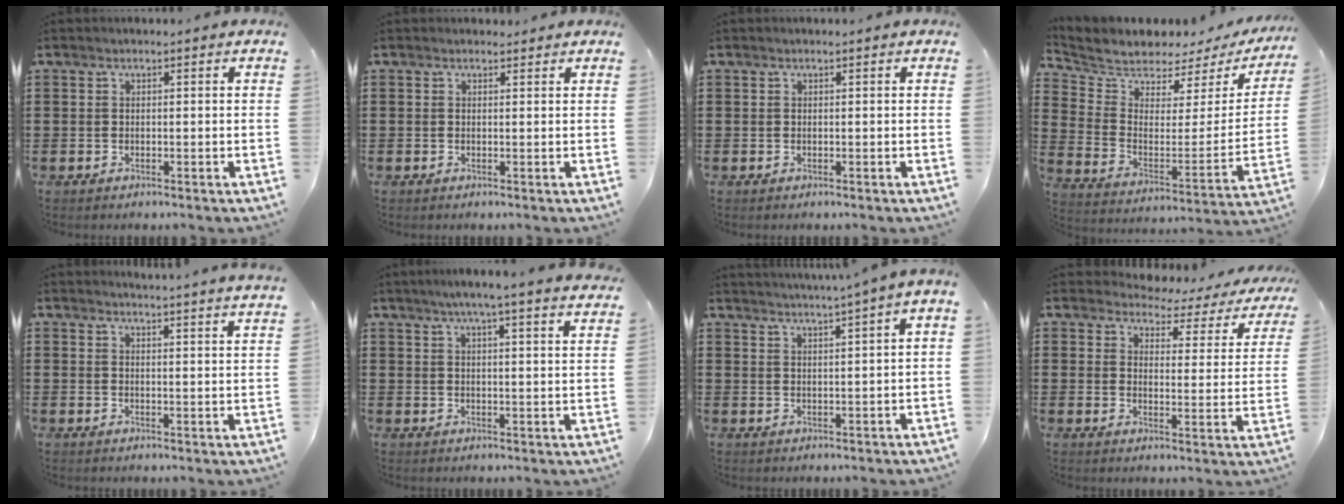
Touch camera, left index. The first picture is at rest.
{"total": 0.8, "force": [0.5, 0.7, 0.0], "torque": [-0.003, 0.005, 0.010]}
{"total": 0.0}
{"total": 4.6, "force": [4.4, 1.4, -0.1], "torque": [-0.037, -0.043, 0.070]}
{"total": 2.9, "force": [2.8, -0.9, 0.2], "torque": [-0.003, -0.020, 0.049]}
{"total": 4.4, "force": [3.8, -0.9, 2.2], "torque": [-0.053, -0.013, 0.064]}
{"total": 2.0, "force": [1.4, -1.0, 0.9], "torque": [-0.018, -0.013, 0.023]}
{"total": 3.2, "force": [3.0, 0.9, 0.4], "torque": [-0.031, -0.027, 0.046]}